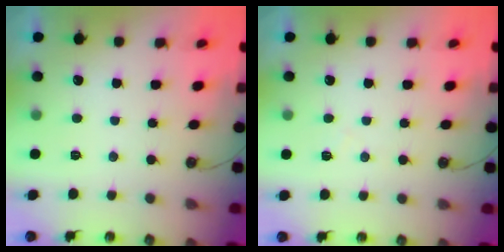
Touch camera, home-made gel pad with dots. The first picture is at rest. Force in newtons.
{"total": 4.3, "press": 4.2, "slide": 0.7}